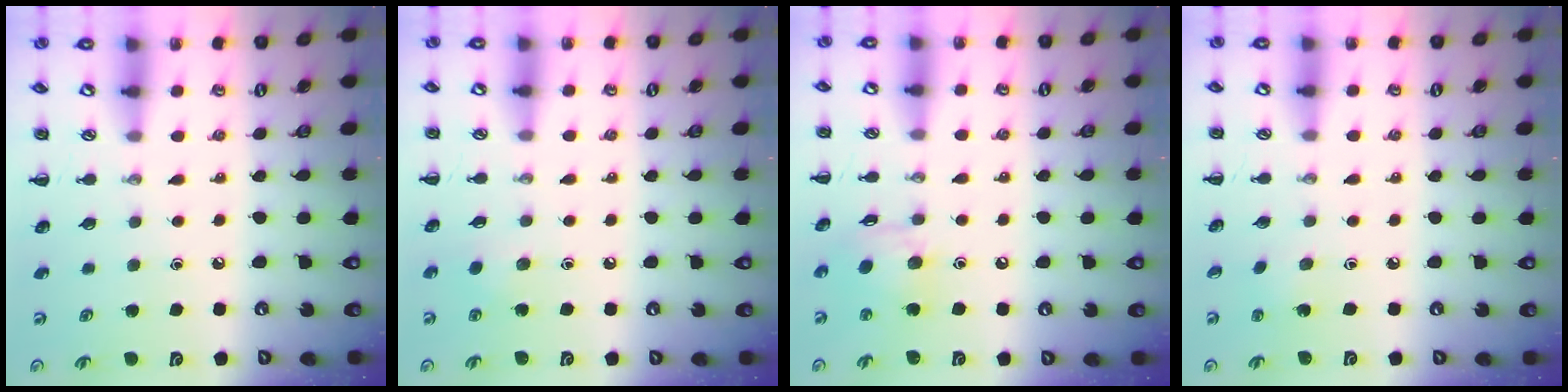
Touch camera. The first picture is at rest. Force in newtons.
{"total": 3.4, "press": 3.2, "slide": 0.9}
{"total": 9.4, "press": 9.3, "slide": 1.3}
{"total": 1.3, "press": 1.2, "slide": 0.6}